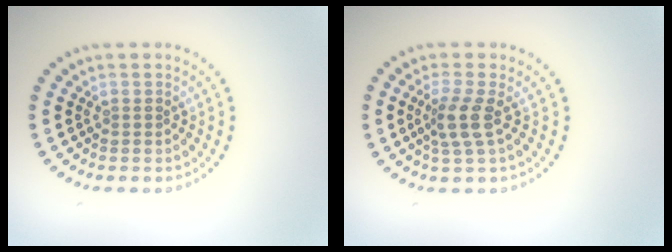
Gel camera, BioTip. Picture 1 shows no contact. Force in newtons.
{"total": 2.6, "press": 2.0, "slide": 1.7}